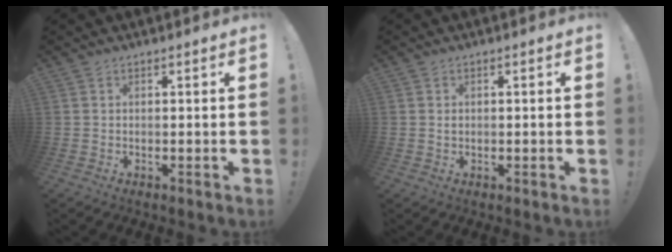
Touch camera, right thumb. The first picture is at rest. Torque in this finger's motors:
{"motor_torque": [-0.08, -0.16, 0.09, -0.04, -0.04]}